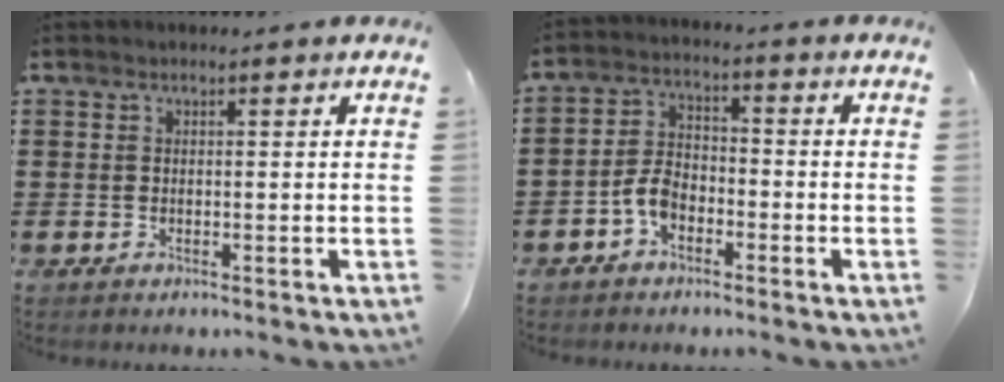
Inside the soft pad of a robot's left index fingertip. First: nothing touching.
{"total": 4.6, "force": [-2.4, 2.7, 2.9], "torque": [-0.074, 0.005, -0.052]}